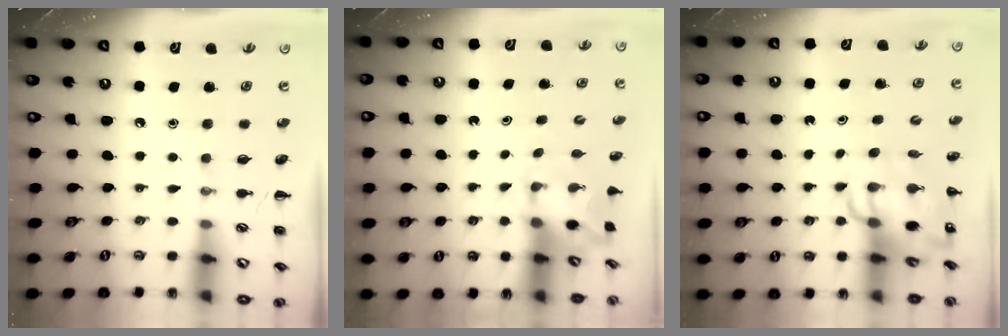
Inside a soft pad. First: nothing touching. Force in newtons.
{"total": 3.2, "press": 3.1, "slide": 0.3}
{"total": 10.7, "press": 10.3, "slide": 3.0}